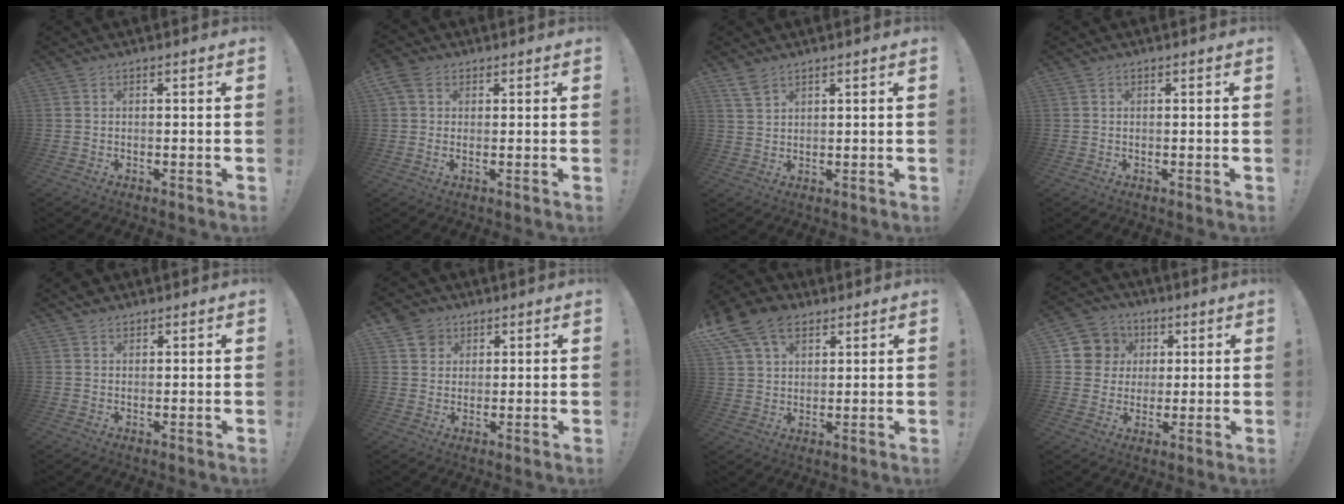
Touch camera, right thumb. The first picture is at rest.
{"total": 4.1, "force": [1.9, 2.5, 2.6], "torque": [-0.046, -0.004, 0.037]}
{"total": 4.3, "force": [3.3, 2.2, 1.7], "torque": [-0.028, -0.018, 0.063]}
{"total": 0.0}
{"total": 2.0, "force": [1.5, 1.2, 0.4], "torque": [0.001, -0.010, 0.028]}
{"total": 6.1, "force": [3.5, 4.9, 1.0], "torque": [-0.012, -0.020, 0.067]}
{"total": 14.1, "force": [7.9, 9.4, 6.8], "torque": [-0.125, -0.034, 0.155]}
{"total": 9.9, "force": [2.4, 9.4, 2.1], "torque": [-0.018, -0.010, 0.052]}